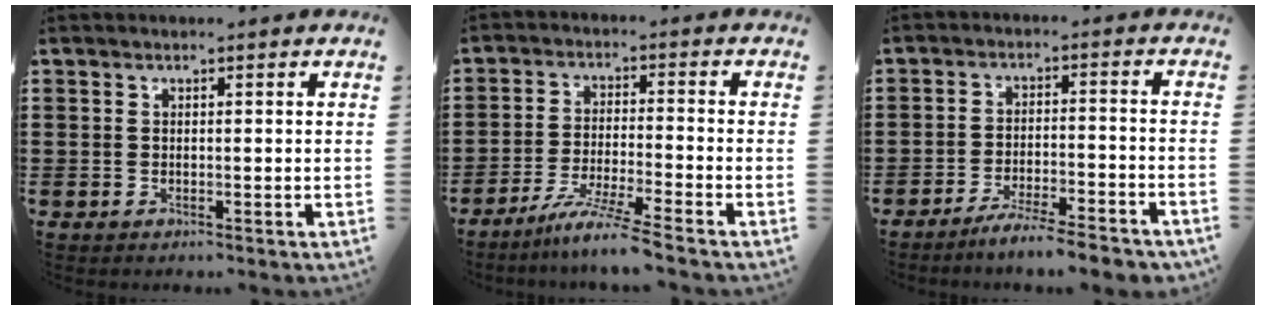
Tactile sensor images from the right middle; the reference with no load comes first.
{"total": 6.3, "force": [-5.3, -0.5, 3.3], "torque": [-0.063, -0.016, -0.101]}
{"total": 5.4, "force": [-4.8, -0.1, 2.4], "torque": [-0.042, -0.009, -0.090]}